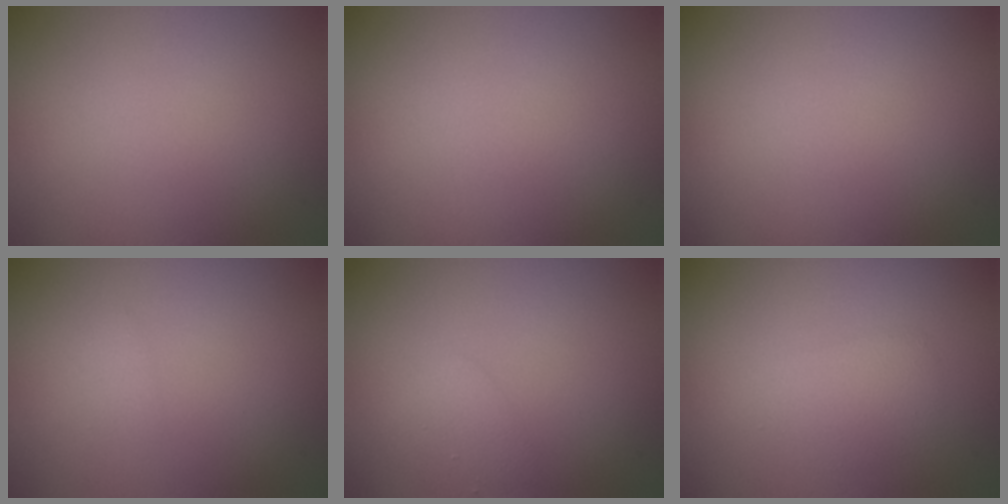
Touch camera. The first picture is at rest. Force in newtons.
{"total": 0.0}
{"total": 0.0}
{"total": 0.5, "press": 0.5, "slide": 0.0}
{"total": 1.3, "press": 1.3, "slide": 0.1}
{"total": 1.9, "press": 1.9, "slide": 0.0}